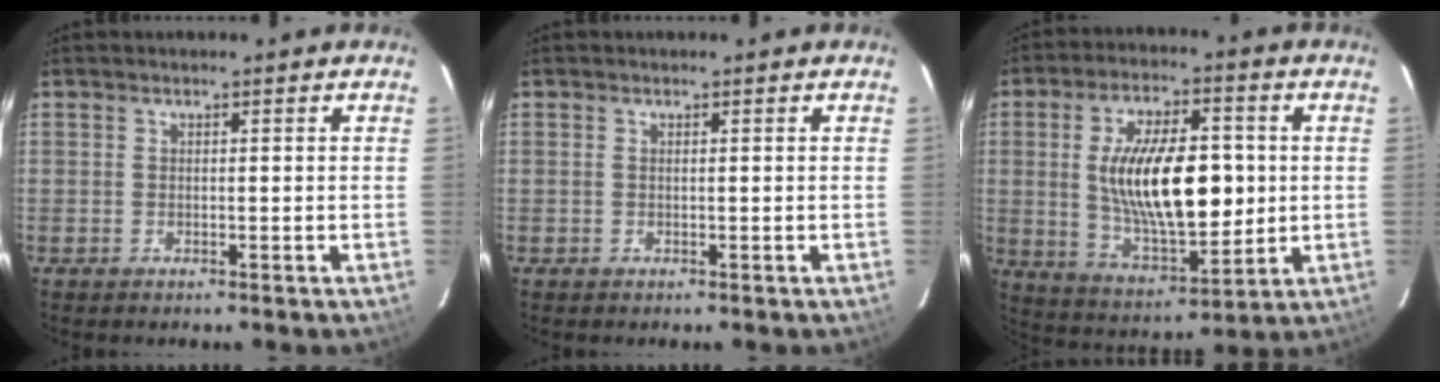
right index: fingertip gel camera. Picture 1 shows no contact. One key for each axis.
{"total": 0.0}
{"total": 18.6, "fx": 1.2, "fy": 8.0, "fz": 16.7, "tx": -0.294, "ty": 0.001, "tz": 0.035}